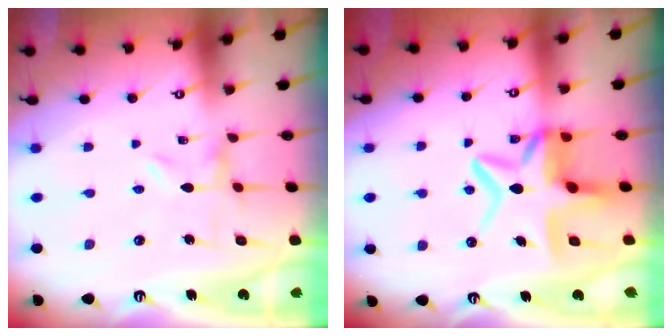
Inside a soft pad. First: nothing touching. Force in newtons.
{"total": 12.5, "press": 12.4, "slide": 1.9}